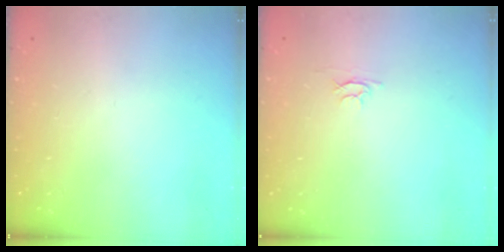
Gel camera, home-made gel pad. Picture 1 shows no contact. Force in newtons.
{"total": 2.4, "press": 2.4, "slide": 0.3}